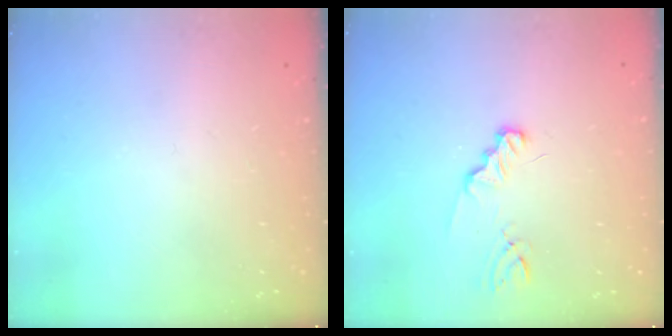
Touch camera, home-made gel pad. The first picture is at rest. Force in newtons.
{"total": 1.9, "press": 1.9, "slide": 0.2}